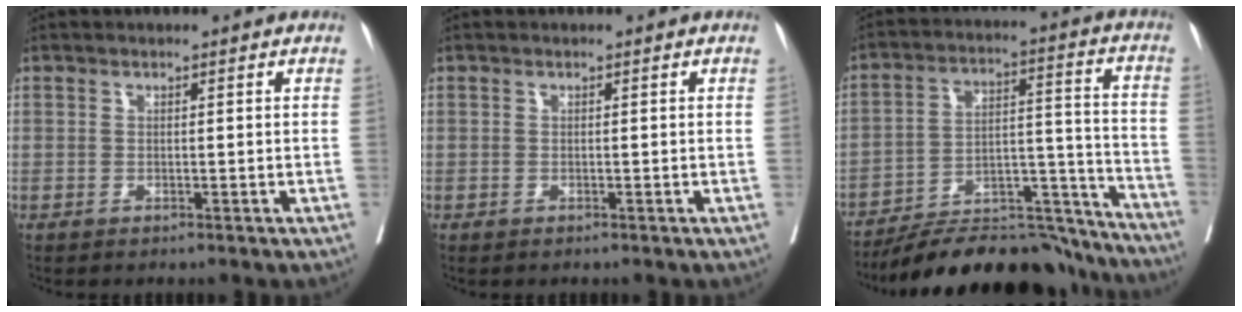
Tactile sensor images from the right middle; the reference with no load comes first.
{"total": 0.5, "force": [0.5, -0.3, 0.1], "torque": [-0.005, 0.000, 0.007]}
{"total": 23.0, "force": [-21.3, 4.5, 7.5], "torque": [-0.091, 0.029, -0.314]}